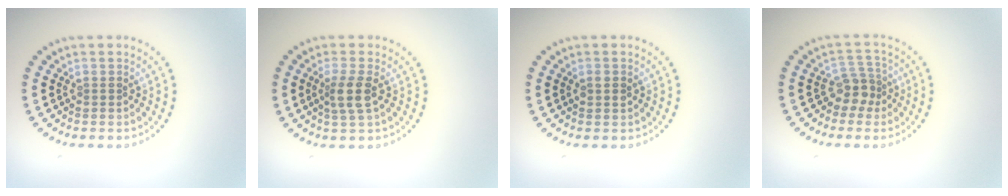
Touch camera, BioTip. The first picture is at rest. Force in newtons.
{"total": 2.5, "press": 2.1, "slide": 1.3}
{"total": 1.2, "press": 1.2, "slide": 0.1}
{"total": 2.5, "press": 1.9, "slide": 1.6}